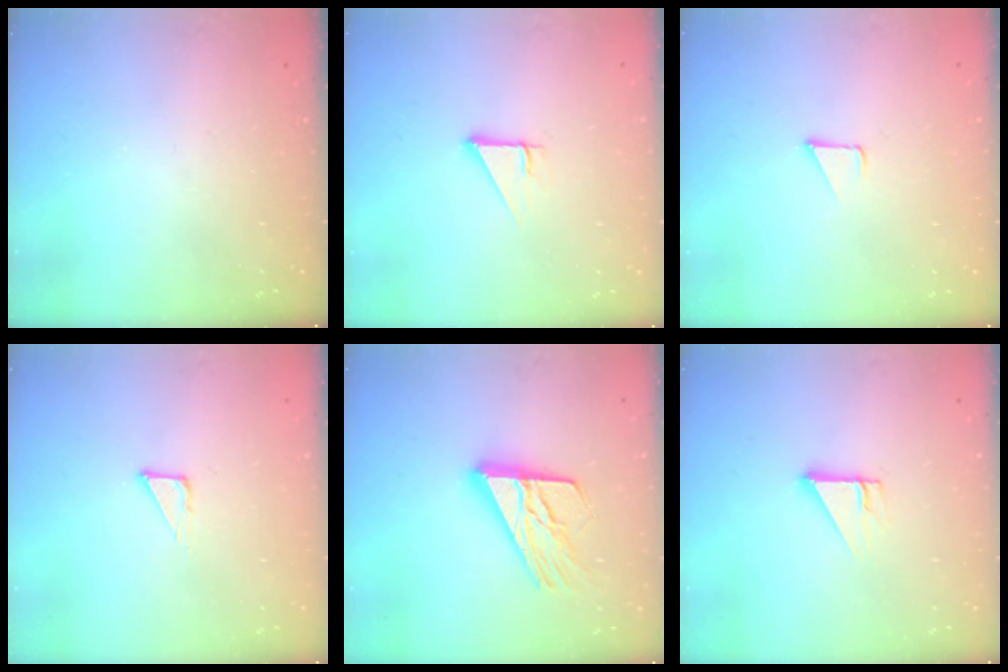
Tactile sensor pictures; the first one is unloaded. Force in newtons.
{"total": 3.2, "press": 3.2, "slide": 0.2}
{"total": 1.6, "press": 1.6, "slide": 0.1}
{"total": 2.3, "press": 2.3, "slide": 0.1}
{"total": 16.5, "press": 16.4, "slide": 1.5}
{"total": 2.9, "press": 2.9, "slide": 0.1}